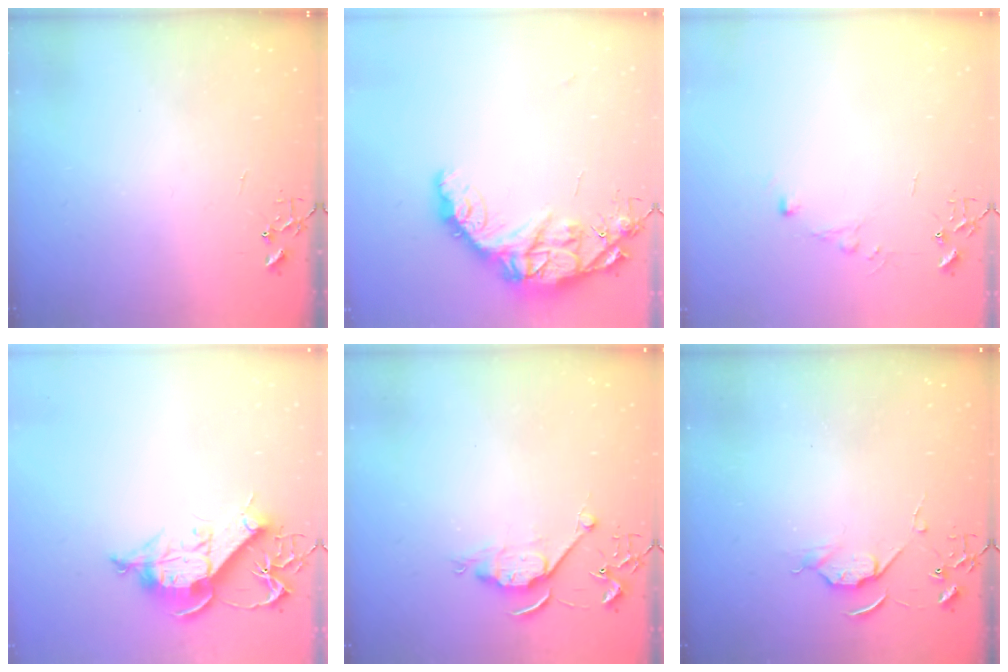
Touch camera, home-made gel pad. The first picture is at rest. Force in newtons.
{"total": 15.2, "press": 15.2, "slide": 1.2}
{"total": 4.4, "press": 4.4, "slide": 0.5}
{"total": 11.6, "press": 11.5, "slide": 1.4}
{"total": 6.2, "press": 6.2, "slide": 0.5}
{"total": 5.2, "press": 5.2, "slide": 0.7}